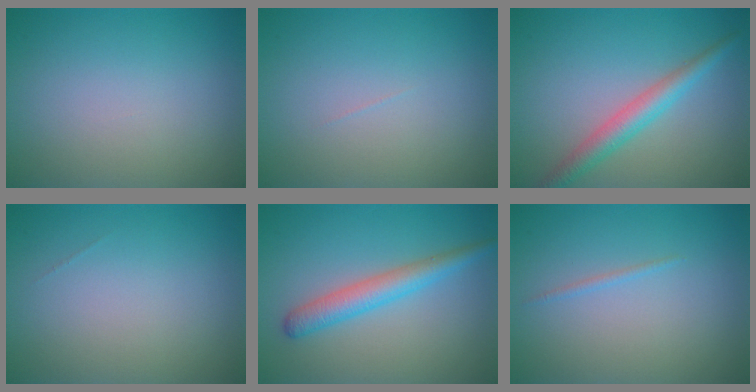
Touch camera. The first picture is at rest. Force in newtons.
{"total": 0.0}
{"total": 3.3, "press": 3.3, "slide": 0.1}
{"total": 0.0}
{"total": 3.3, "press": 3.3, "slide": 0.1}
{"total": 0.6, "press": 0.6, "slide": 0.1}